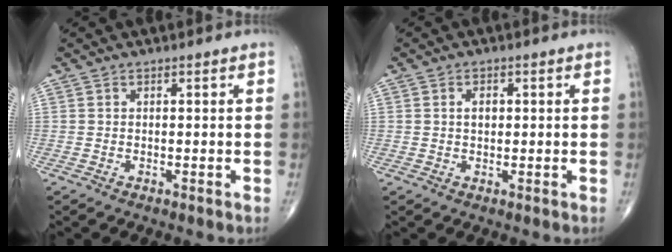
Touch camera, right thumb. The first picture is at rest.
{"total": 2.1, "force": [0.4, 1.4, 1.5], "torque": [-0.020, 0.003, 0.006]}